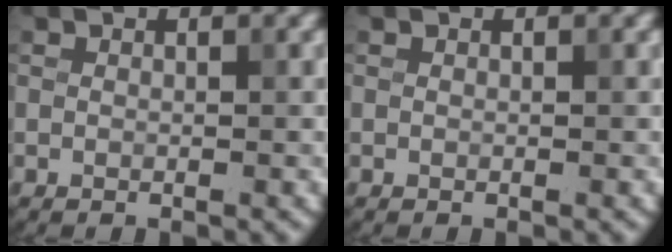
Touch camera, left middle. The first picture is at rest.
{"total": 0.0}